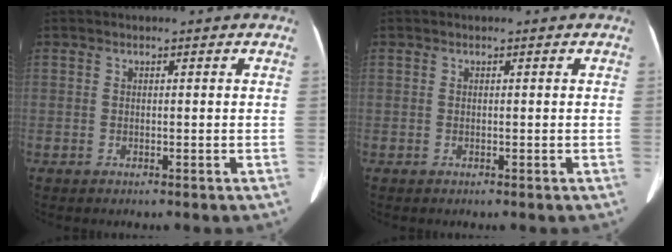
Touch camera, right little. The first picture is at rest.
{"total": 0.0}